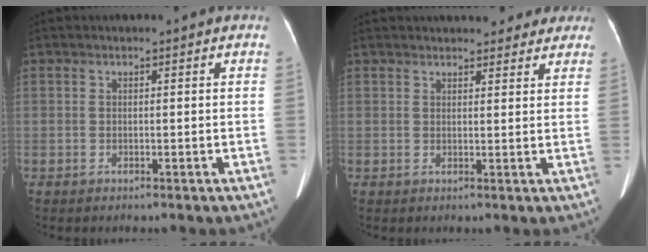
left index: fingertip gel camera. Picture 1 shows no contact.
{"total": 10.5, "force": [9.3, 3.5, 3.4], "torque": [-0.018, 0.018, 0.101]}